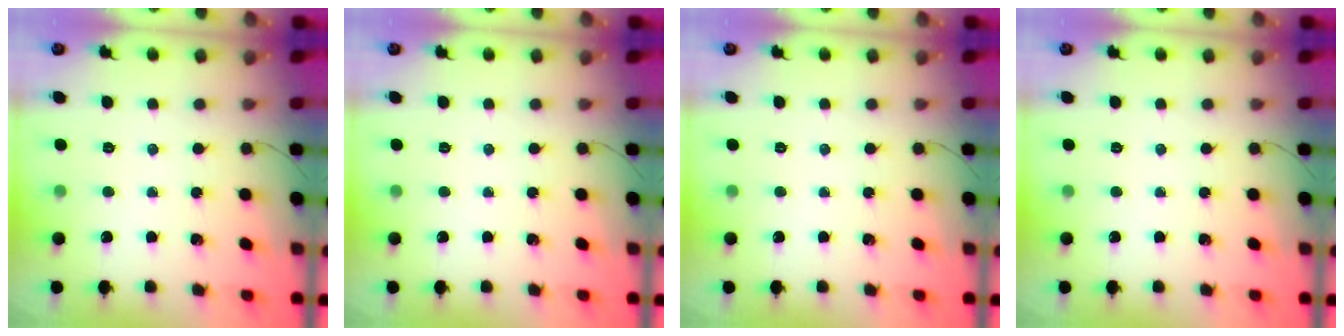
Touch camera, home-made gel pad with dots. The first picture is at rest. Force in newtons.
{"total": 0.0}
{"total": 0.0}
{"total": 0.0}